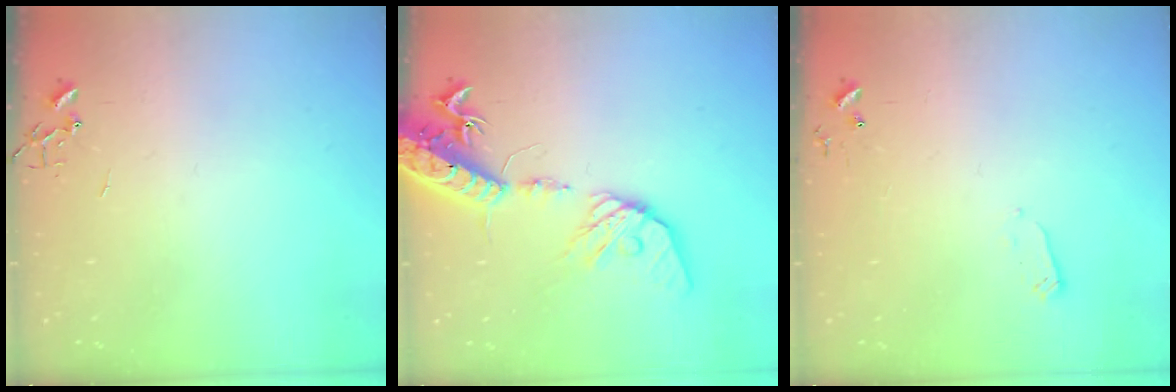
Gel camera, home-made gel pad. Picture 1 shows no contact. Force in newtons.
{"total": 18.0, "press": 17.7, "slide": 3.3}
{"total": 2.4, "press": 2.4, "slide": 0.4}